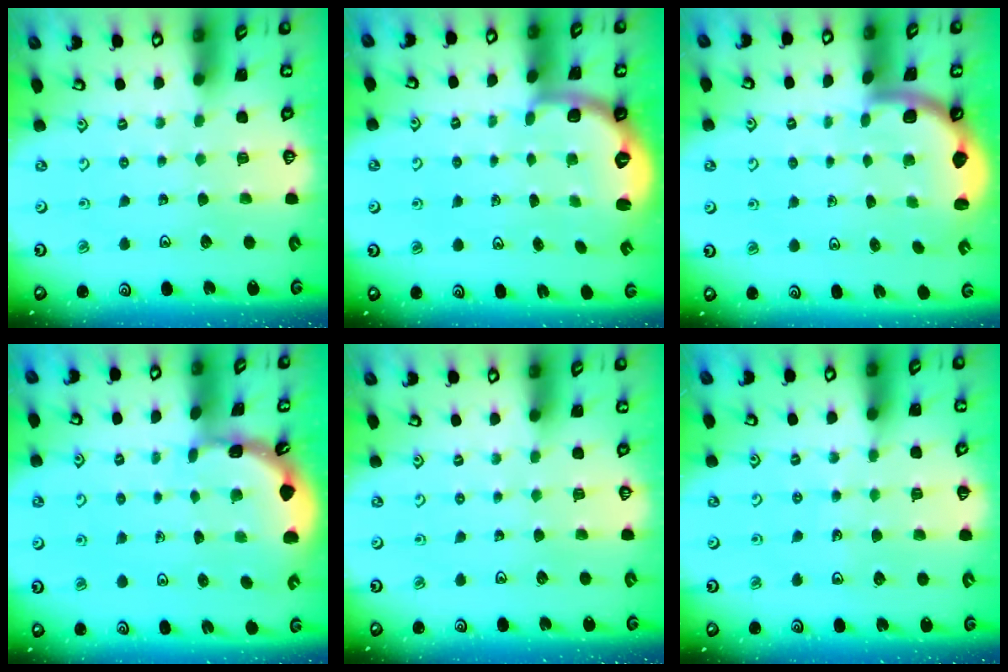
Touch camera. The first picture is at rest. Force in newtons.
{"total": 2.6, "press": 1.6, "slide": 2.1}
{"total": 1.7, "press": 1.7, "slide": 0.1}
{"total": 1.8, "press": 1.8, "slide": 0.1}
{"total": 0.0}
{"total": 5.5, "press": 5.3, "slide": 1.5}